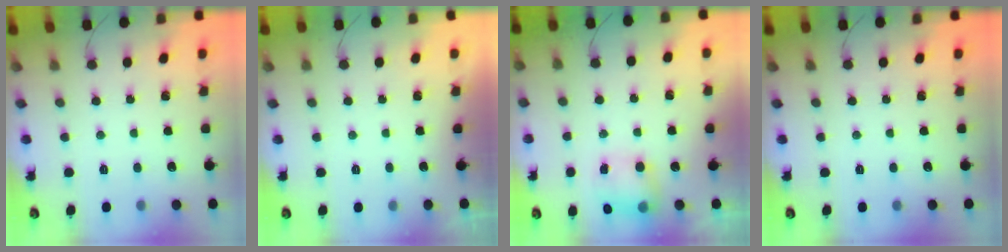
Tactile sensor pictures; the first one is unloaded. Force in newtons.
{"total": 0.0}
{"total": 8.4, "press": 8.4, "slide": 1.1}
{"total": 0.0}